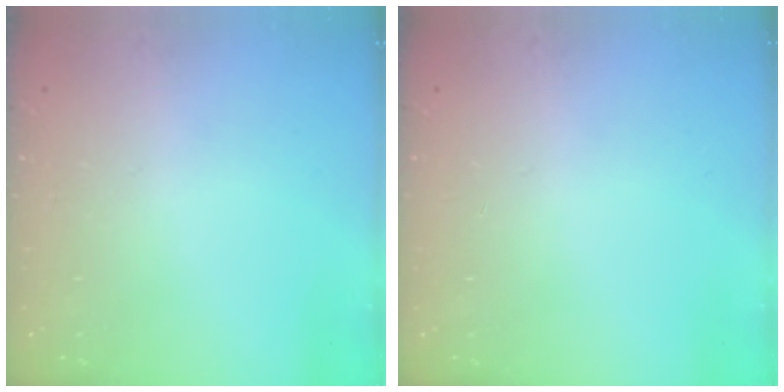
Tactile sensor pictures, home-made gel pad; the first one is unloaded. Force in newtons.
{"total": 0.0}